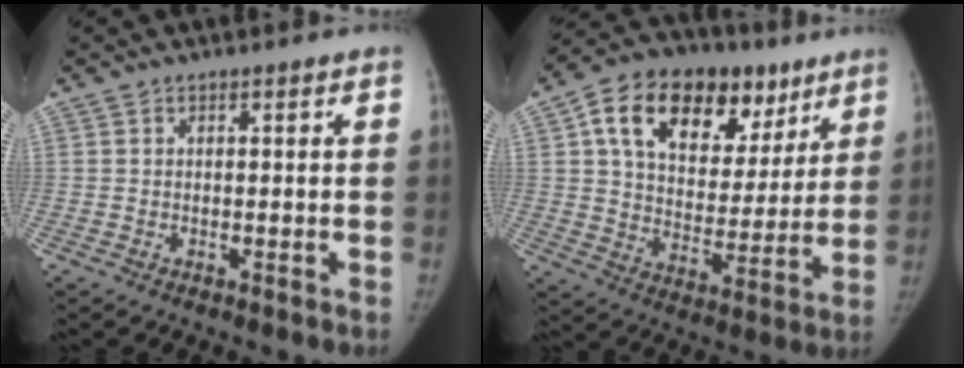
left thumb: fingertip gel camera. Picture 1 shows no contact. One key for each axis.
{"total": 23.8, "fx": 11.3, "fy": 14.9, "fz": 14.7, "tx": -0.196, "ty": 0.002, "tz": 0.181}